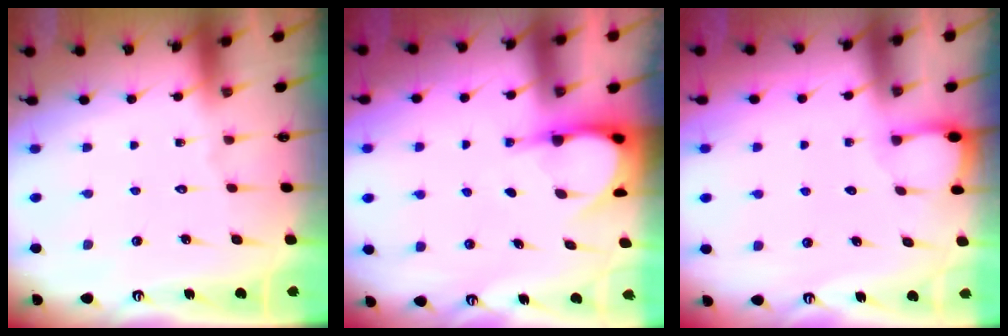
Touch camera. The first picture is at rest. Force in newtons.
{"total": 4.8, "press": 4.8, "slide": 0.3}
{"total": 2.0, "press": 1.9, "slide": 0.3}